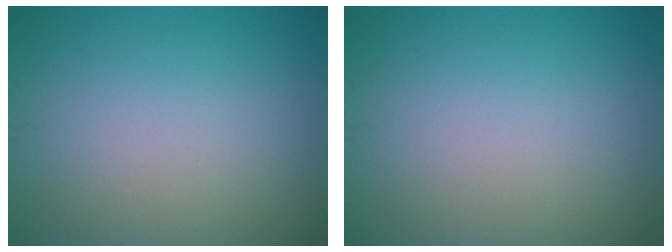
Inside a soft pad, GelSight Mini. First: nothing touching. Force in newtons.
{"total": 0.0}